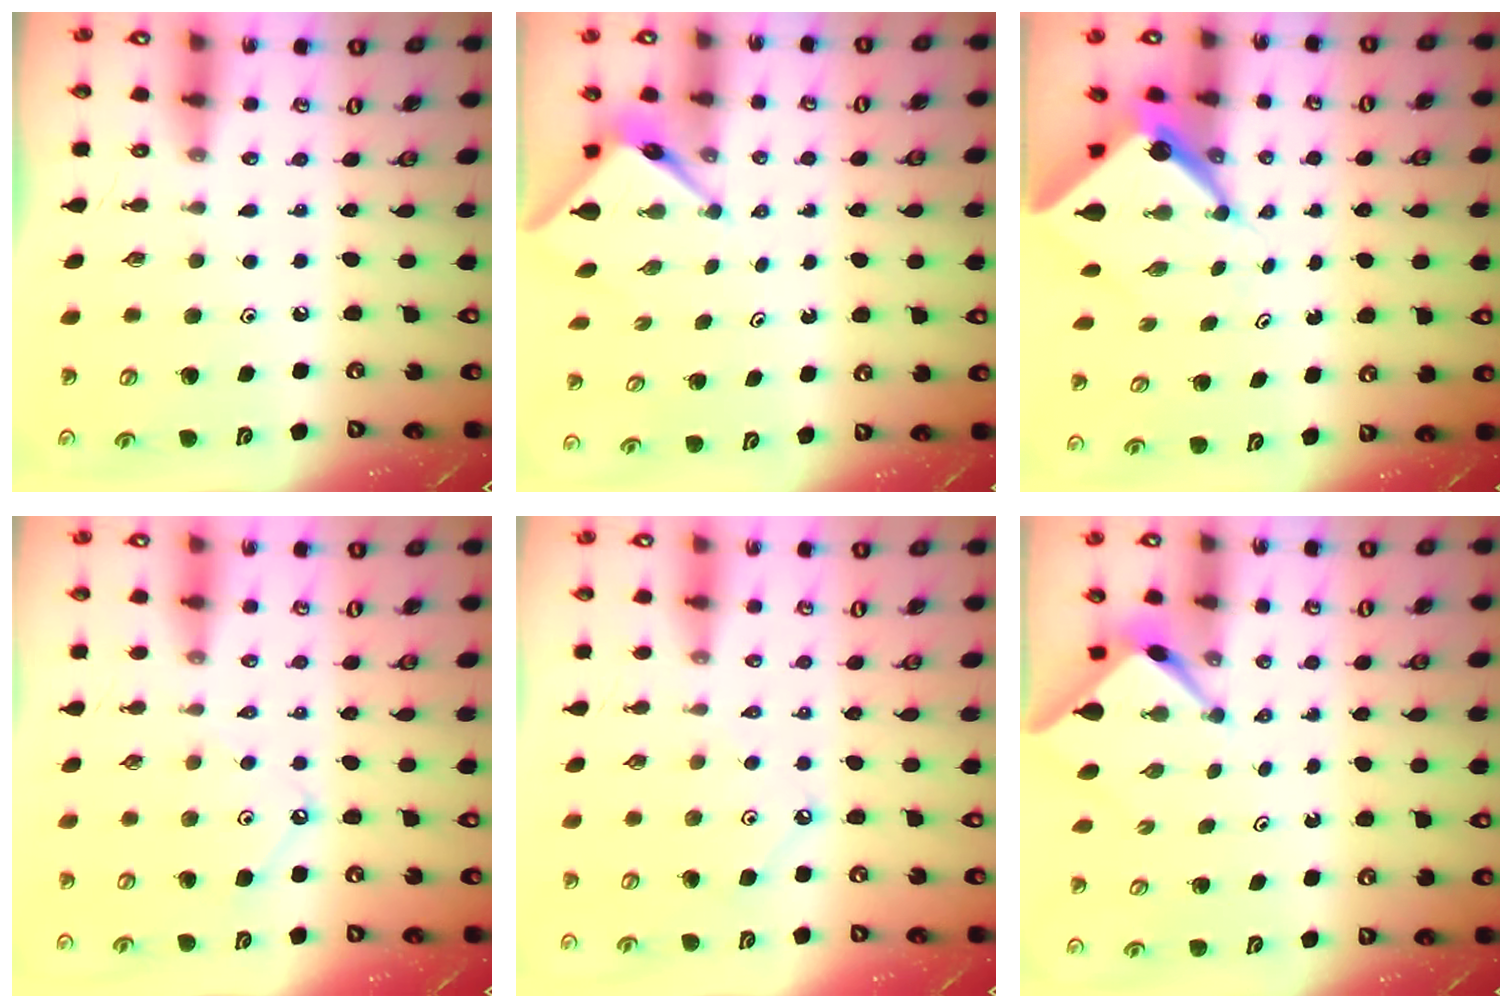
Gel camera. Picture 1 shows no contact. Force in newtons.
{"total": 4.0, "press": 3.9, "slide": 0.2}
{"total": 6.5, "press": 6.5, "slide": 0.5}
{"total": 3.2, "press": 3.2, "slide": 0.5}
{"total": 3.3, "press": 3.3, "slide": 0.3}
{"total": 2.5, "press": 2.5, "slide": 0.3}